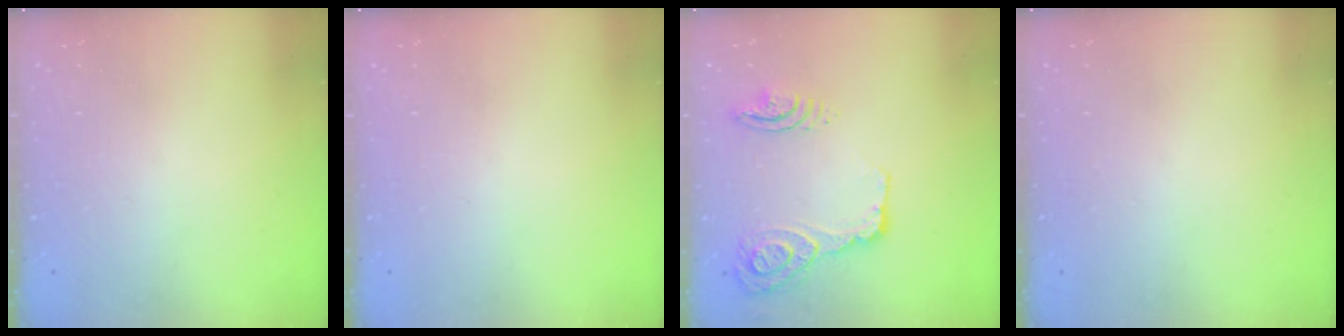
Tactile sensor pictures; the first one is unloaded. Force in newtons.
{"total": 0.0}
{"total": 30.8, "press": 21.2, "slide": 22.4}
{"total": 0.0}